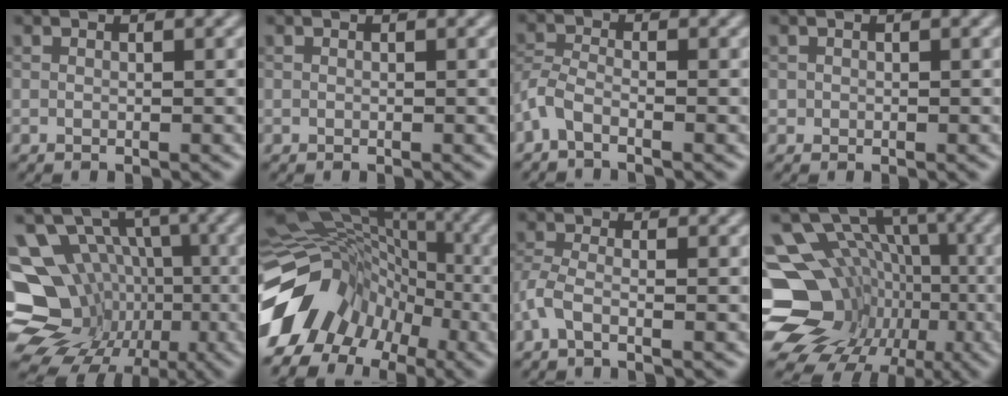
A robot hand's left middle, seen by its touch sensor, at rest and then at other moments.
{"total": 0.0}
{"total": 2.4, "force": [-1.8, 0.8, 1.5], "torque": [-0.038, -0.001, -0.049]}
{"total": 0.5, "force": [0.0, 0.5, 0.0], "torque": [0.007, -0.003, -0.001]}
{"total": 15.3, "force": [-4.9, 13.3, 6.0], "torque": [-0.112, -0.012, -0.085]}
{"total": 12.6, "force": [-6.3, 9.6, 5.3], "torque": [-0.111, 0.009, -0.112]}
{"total": 2.2, "force": [-1.3, 0.7, 1.6], "torque": [-0.042, -0.002, -0.039]}
{"total": 16.5, "force": [-4.6, 13.9, 7.6], "torque": [-0.145, -0.004, -0.061]}